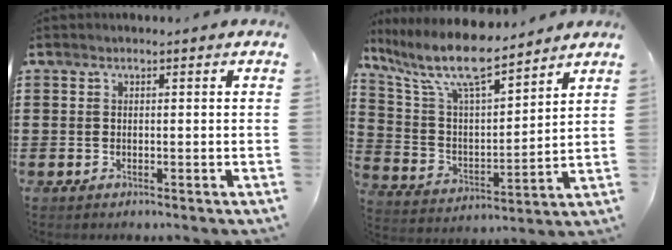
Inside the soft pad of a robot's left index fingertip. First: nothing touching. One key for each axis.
{"total": 10.8, "fx": 8.7, "fy": 1.8, "fz": 6.2, "tx": -0.155, "ty": -0.046, "tz": 0.151}